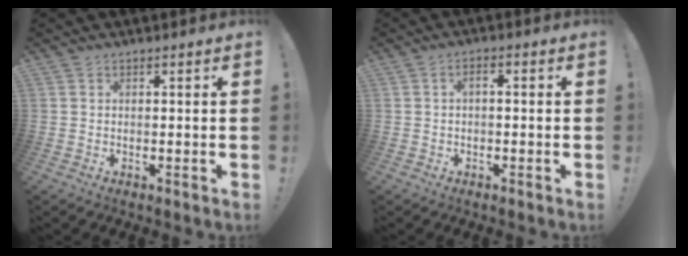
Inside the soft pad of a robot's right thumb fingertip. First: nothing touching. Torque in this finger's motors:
{"motor_torque": [-0.10, -0.22, -0.21, -0.09, 0.01]}